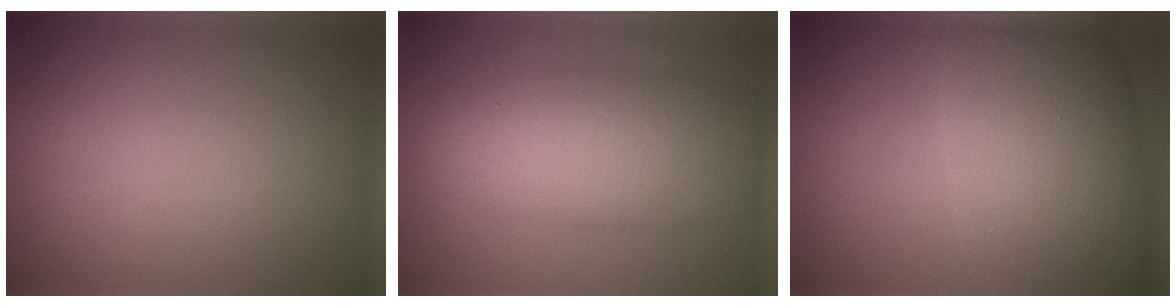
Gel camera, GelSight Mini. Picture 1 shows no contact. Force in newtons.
{"total": 7.7, "press": 7.7, "slide": 0.3}
{"total": 13.6, "press": 13.6, "slide": 0.3}